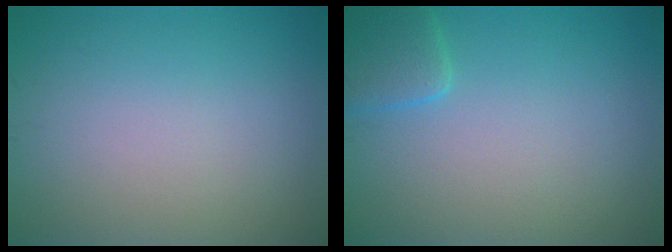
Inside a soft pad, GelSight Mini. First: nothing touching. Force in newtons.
{"total": 2.4, "press": 2.4, "slide": 0.1}